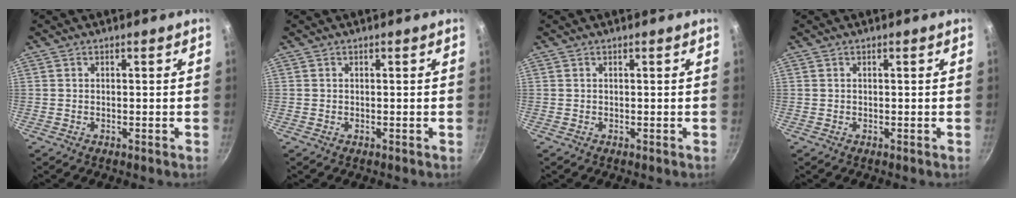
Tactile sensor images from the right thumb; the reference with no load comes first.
{"total": 0.0}
{"total": 0.0}
{"total": 0.0}